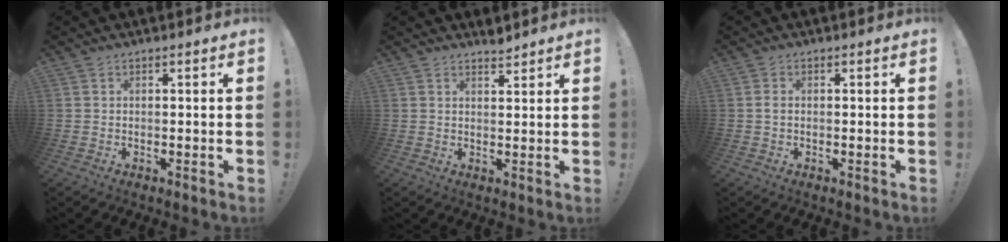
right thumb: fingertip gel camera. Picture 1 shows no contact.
{"total": 2.5, "force": [2.5, 0.1, 0.5], "torque": [0.010, -0.023, 0.041]}
{"total": 1.0, "force": [-0.2, 0.6, 0.7], "torque": [-0.022, 0.007, -0.002]}